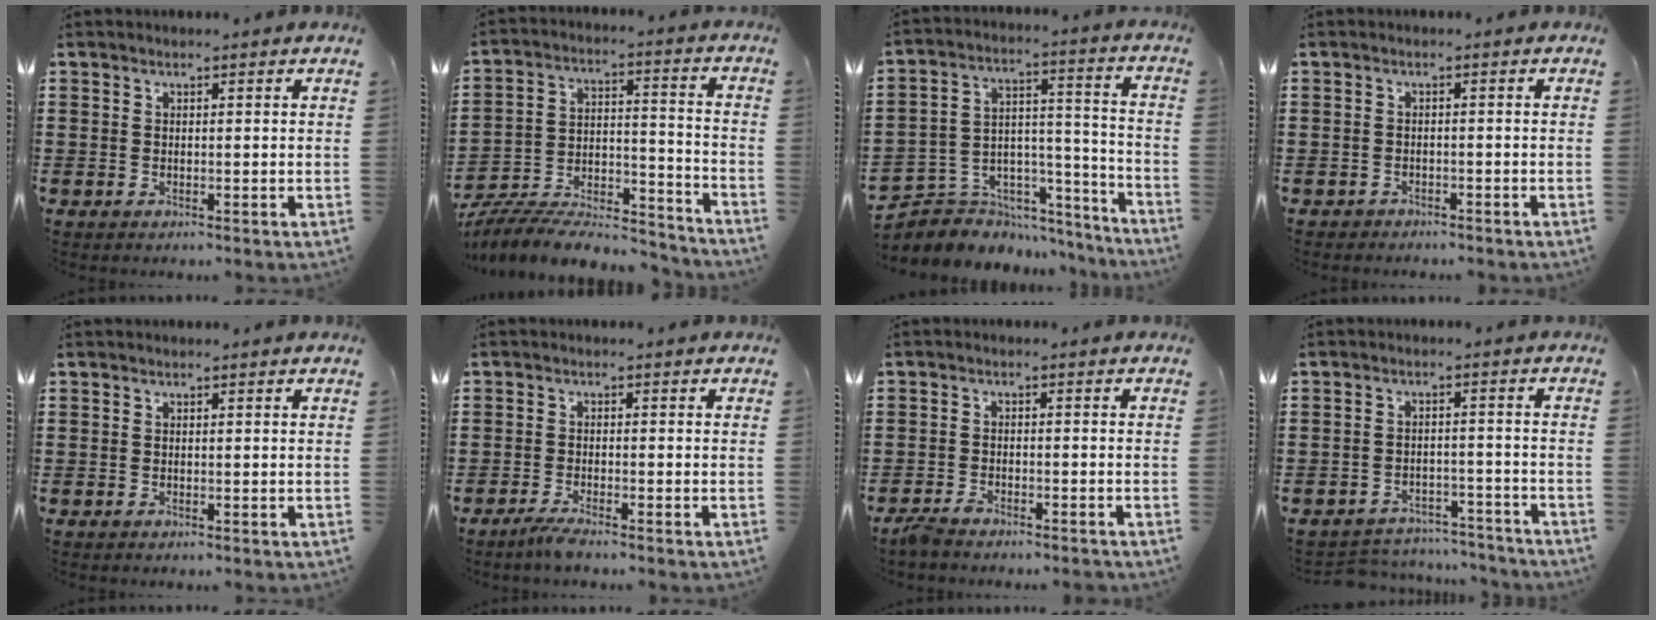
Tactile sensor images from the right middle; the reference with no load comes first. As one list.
[{"total": 8.5, "force": [-8.1, 1.7, 2.1], "torque": [-0.028, 0.018, -0.158]}, {"total": 5.3, "force": [-4.2, 3.1, -0.2], "torque": [-0.011, -0.002, -0.084]}, {"total": 1.3, "force": [-1.2, 0.4, -0.2], "torque": [-0.002, 0.004, -0.029]}, {"total": 0.0}, {"total": 2.1, "force": [-1.6, -0.1, 1.2], "torque": [-0.029, -0.004, -0.031]}, {"total": 2.4, "force": [-2.2, 0.2, 0.7], "torque": [-0.023, 0.000, -0.046]}, {"total": 4.0, "force": [-4.0, 0.7, 0.1], "torque": [-0.006, 0.006, -0.084]}]